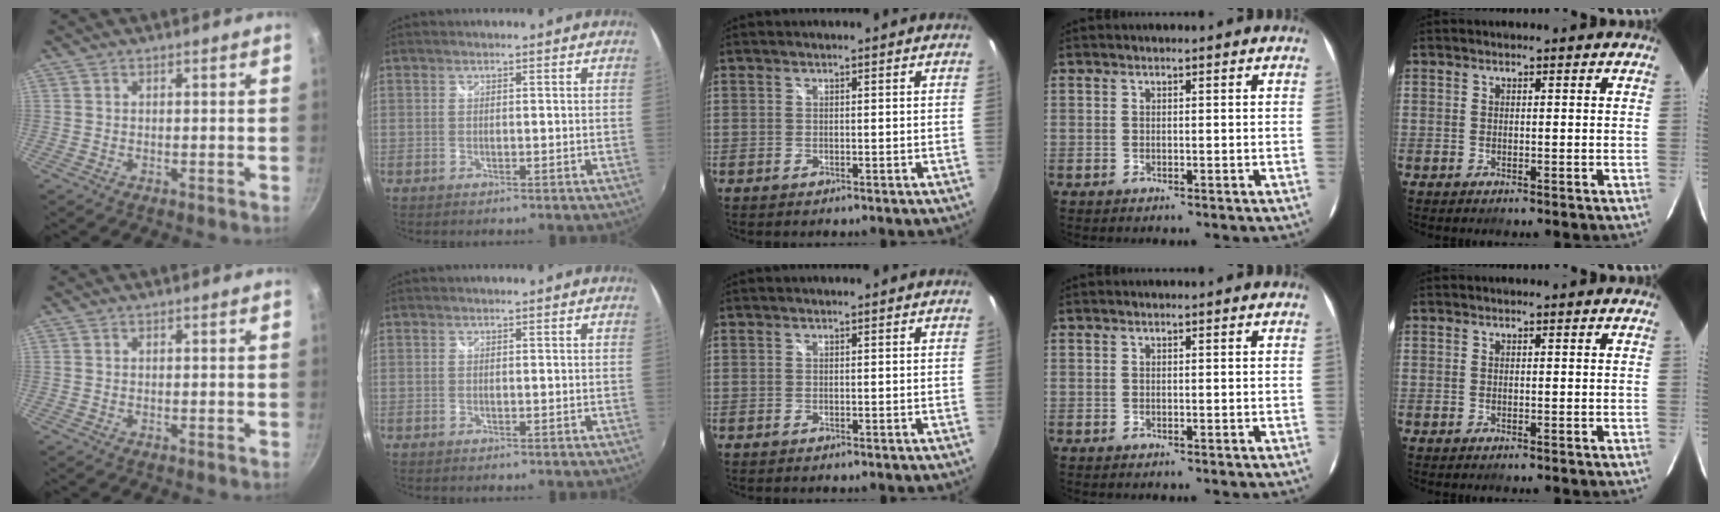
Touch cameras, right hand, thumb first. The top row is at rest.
{}